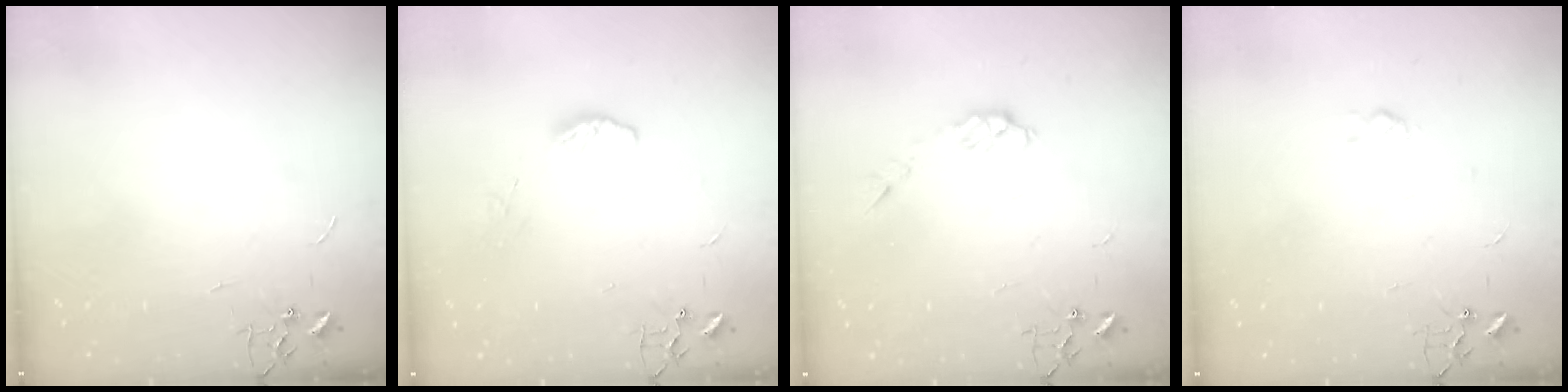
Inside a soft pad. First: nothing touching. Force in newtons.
{"total": 6.0, "press": 5.9, "slide": 0.9}
{"total": 4.5, "press": 4.5, "slide": 0.7}
{"total": 3.0, "press": 3.0, "slide": 0.6}